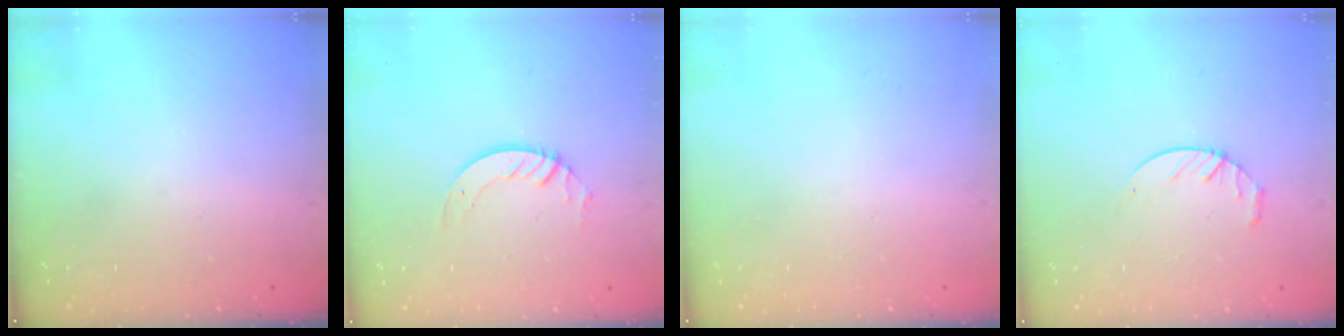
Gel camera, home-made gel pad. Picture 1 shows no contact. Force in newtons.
{"total": 2.8, "press": 2.8, "slide": 0.2}
{"total": 0.0}
{"total": 3.9, "press": 3.9, "slide": 0.5}